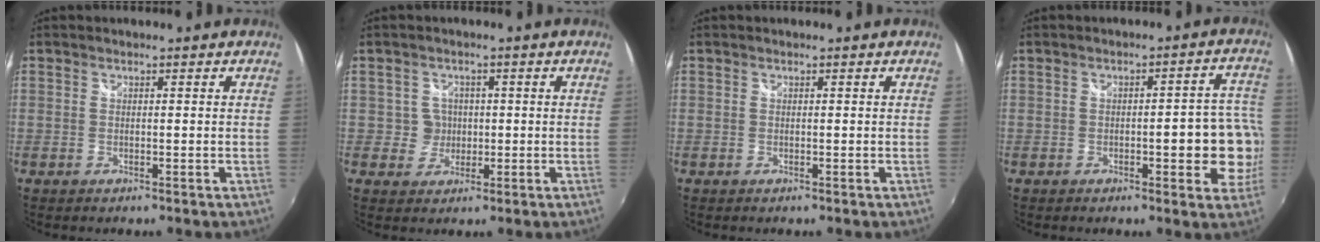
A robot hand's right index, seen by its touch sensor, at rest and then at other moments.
{"total": 3.6, "force": [-0.1, 3.6, 0.0], "torque": [0.001, 0.012, 0.001]}
{"total": 0.0}
{"total": 9.0, "force": [-2.0, 2.4, 8.4], "torque": [-0.111, 0.006, -0.016]}